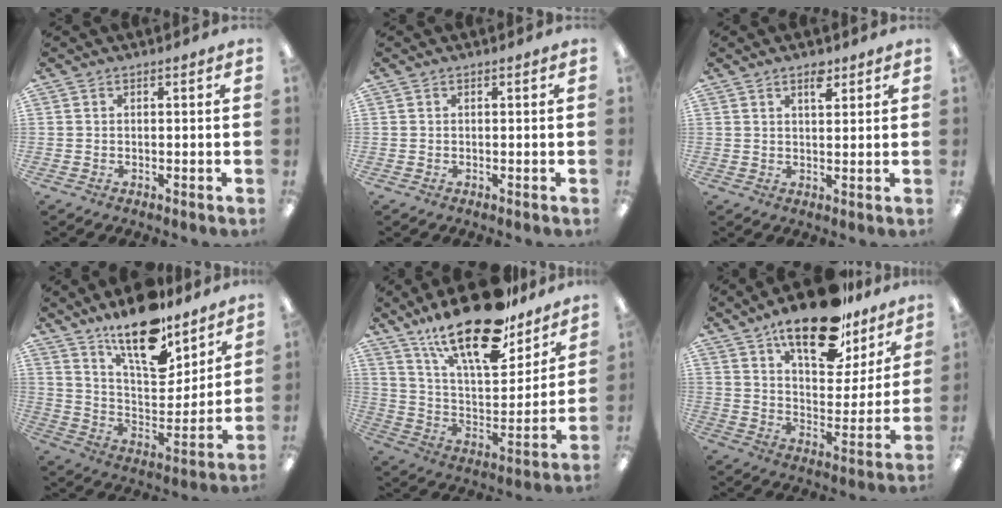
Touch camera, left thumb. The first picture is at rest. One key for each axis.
{"total": 0.0}
{"total": 3.8, "fx": 2.5, "fy": 1.5, "fz": 2.3, "tx": -0.027, "ty": -0.007, "tz": 0.040}
{"total": 18.4, "fx": 13.9, "fy": 6.7, "fz": 10.0, "tx": -0.177, "ty": -0.086, "tz": 0.240}
{"total": 24.0, "fx": 17.4, "fy": 8.3, "fz": 14.2, "tx": -0.235, "ty": -0.106, "tz": 0.296}
{"total": 20.9, "fx": 15.0, "fy": 8.6, "fz": 11.7, "tx": -0.180, "ty": -0.083, "tz": 0.253}